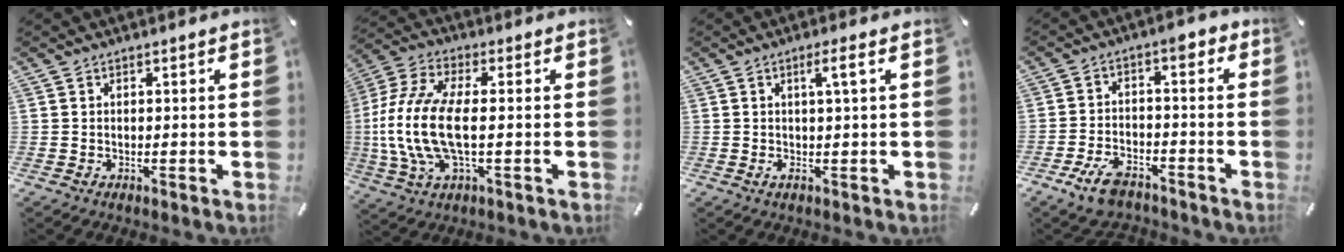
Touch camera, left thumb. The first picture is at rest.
{"total": 14.8, "force": [-0.9, 6.5, 13.3], "torque": [-0.296, -0.017, -0.020]}
{"total": 4.5, "force": [0.8, 0.1, 4.4], "torque": [-0.076, -0.007, 0.008]}
{"total": 9.8, "force": [-5.1, 5.7, 6.2], "torque": [-0.114, 0.030, -0.094]}